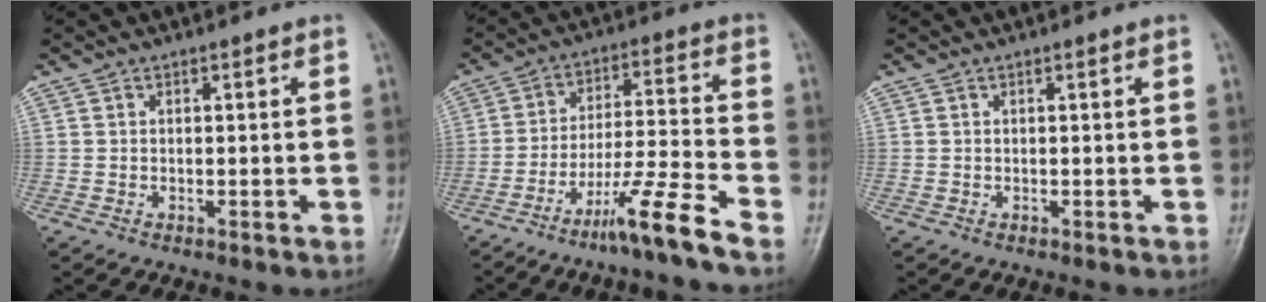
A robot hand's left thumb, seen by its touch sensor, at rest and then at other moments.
{"total": 10.4, "force": [-7.7, -0.5, 7.0], "torque": [-0.136, 0.052, -0.141]}
{"total": 0.0}